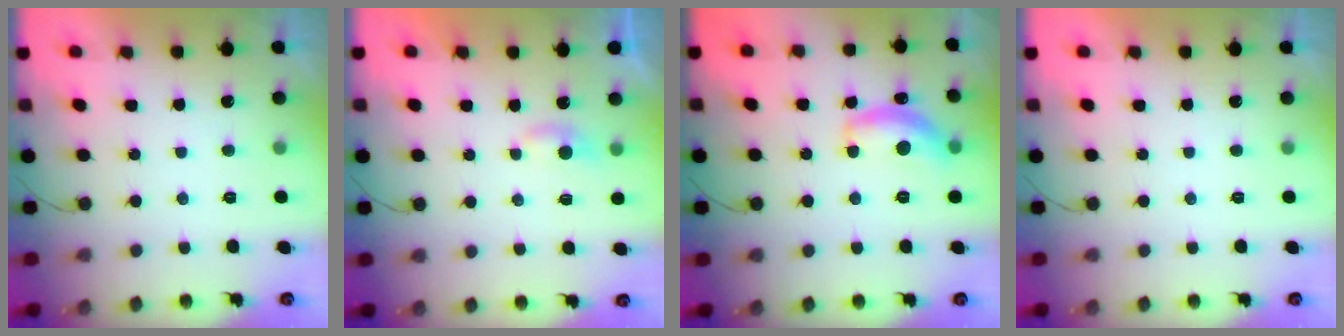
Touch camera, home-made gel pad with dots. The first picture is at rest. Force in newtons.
{"total": 3.2, "press": 3.2, "slide": 0.4}
{"total": 13.3, "press": 13.3, "slide": 0.8}
{"total": 0.0}